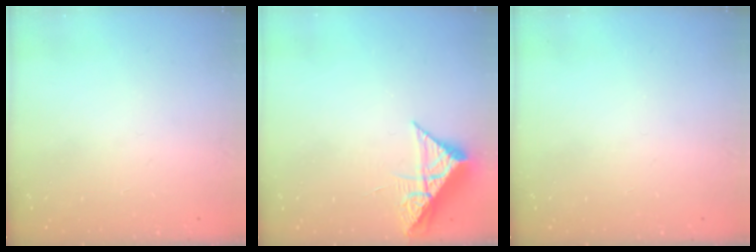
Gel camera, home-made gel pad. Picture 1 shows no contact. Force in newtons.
{"total": 7.6, "press": 7.6, "slide": 0.4}
{"total": 0.0}